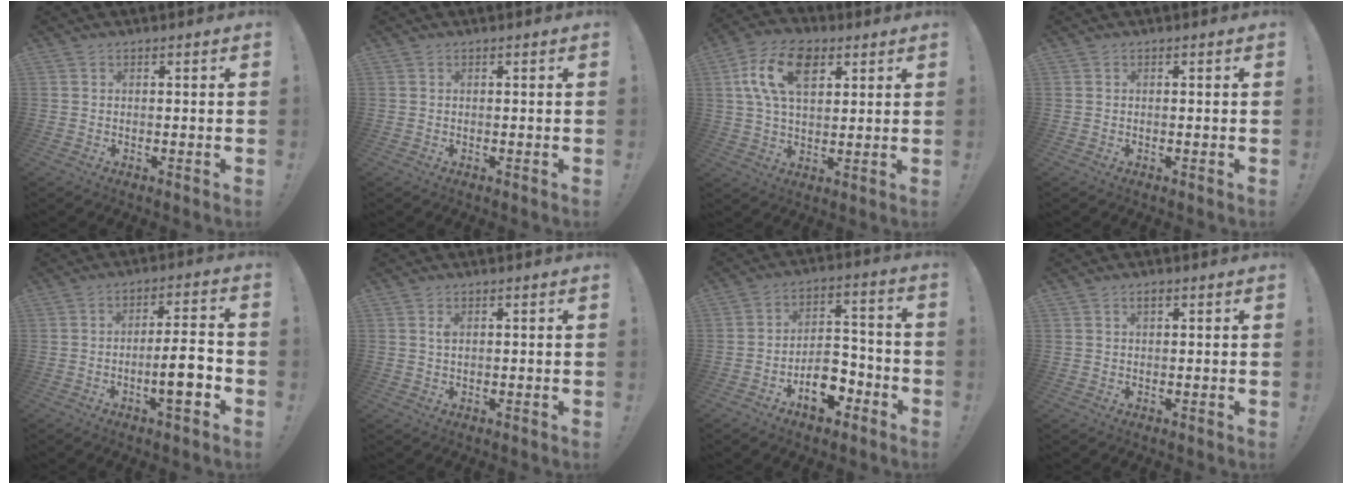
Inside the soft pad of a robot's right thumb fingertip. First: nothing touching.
{"total": 0.0}
{"total": 14.5, "force": [5.8, 8.6, 10.2], "torque": [-0.174, -0.003, 0.108]}
{"total": 0.0}
{"total": 10.5, "force": [-3.7, 1.8, 9.6], "torque": [-0.138, 0.009, -0.065]}
{"total": 1.2, "force": [0.5, 0.5, 1.0], "torque": [-0.018, 0.000, 0.007]}
{"total": 11.4, "force": [-6.3, 7.0, 6.4], "torque": [-0.076, 0.059, -0.107]}
{"total": 1.3, "force": [0.8, 0.6, 0.9], "torque": [-0.013, 0.001, 0.012]}